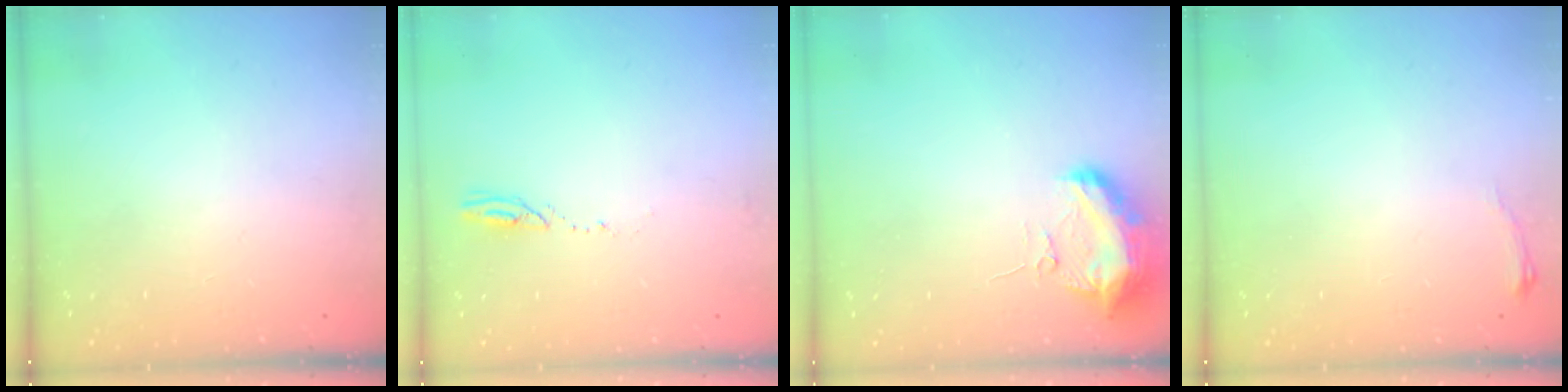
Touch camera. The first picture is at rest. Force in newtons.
{"total": 2.6, "press": 2.6, "slide": 0.3}
{"total": 10.0, "press": 10.0, "slide": 0.8}
{"total": 3.1, "press": 3.1, "slide": 0.5}